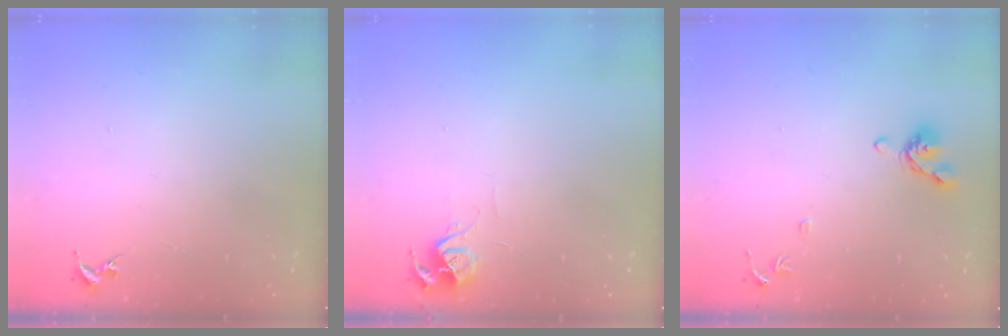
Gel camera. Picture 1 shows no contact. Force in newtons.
{"total": 6.0, "press": 6.0, "slide": 0.6}
{"total": 8.4, "press": 8.3, "slide": 1.5}